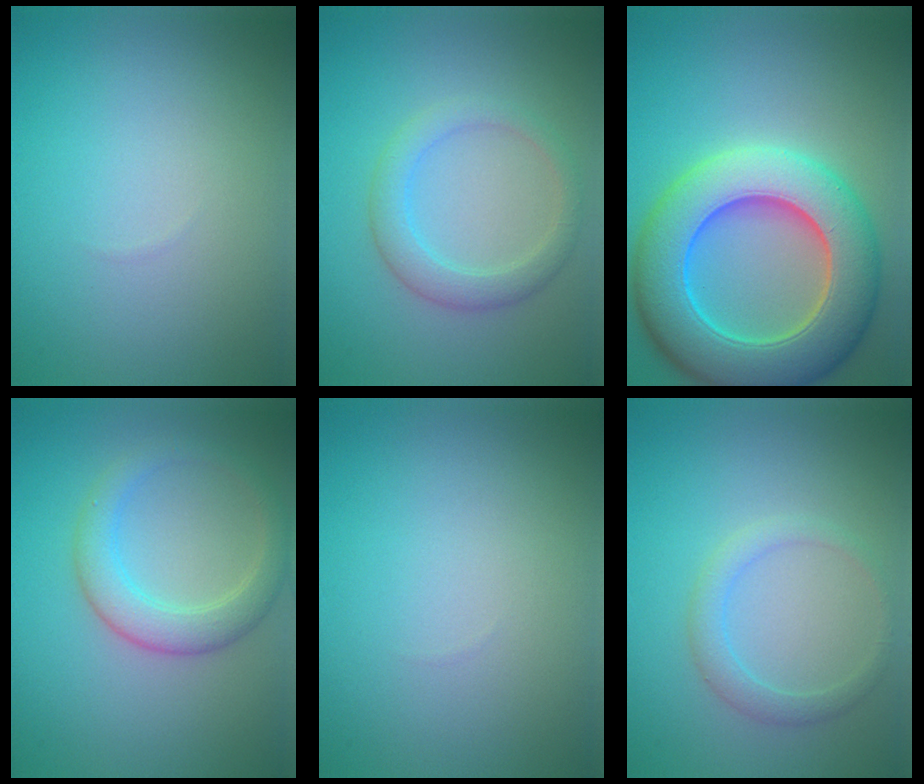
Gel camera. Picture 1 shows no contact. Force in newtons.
{"total": 2.9, "press": 2.9, "slide": 0.1}
{"total": 11.5, "press": 11.5, "slide": 0.9}
{"total": 3.6, "press": 3.6, "slide": 0.1}
{"total": 0.0}
{"total": 1.9, "press": 1.9, "slide": 0.1}